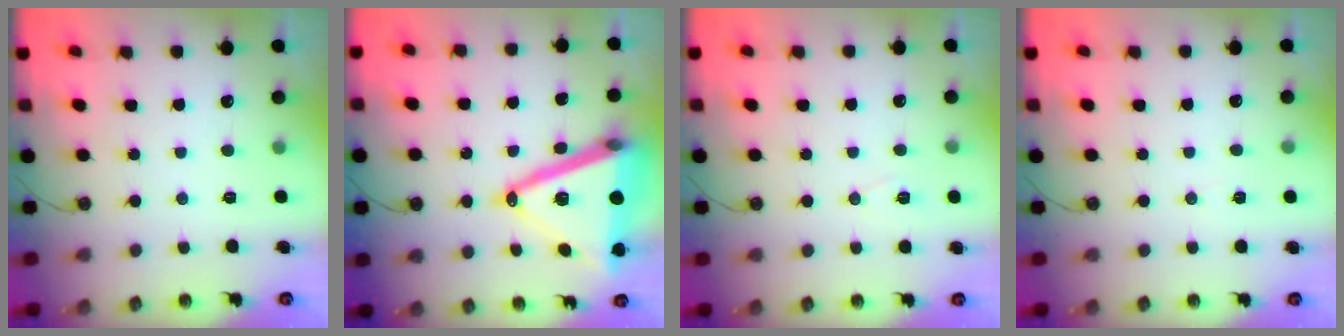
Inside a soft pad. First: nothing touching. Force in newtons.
{"total": 23.9, "press": 23.6, "slide": 3.7}
{"total": 7.1, "press": 5.4, "slide": 4.6}
{"total": 2.6, "press": 1.7, "slide": 1.9}